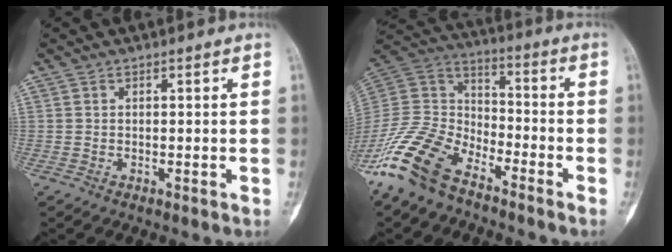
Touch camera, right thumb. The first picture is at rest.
{"total": 16.2, "force": [-11.4, 7.7, 8.5], "torque": [-0.168, 0.066, -0.229]}